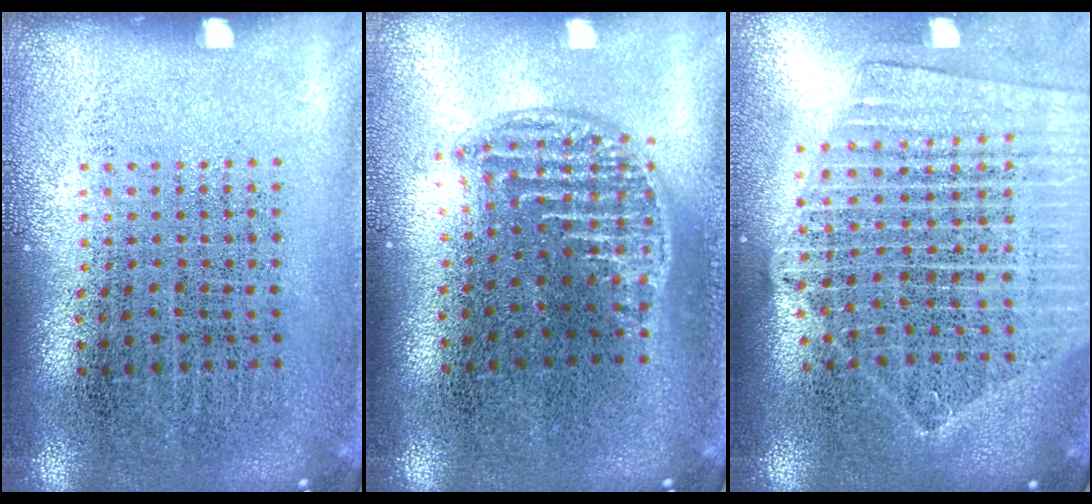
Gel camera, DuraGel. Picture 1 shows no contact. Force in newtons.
{"total": 1.2, "press": 1.1, "slide": 0.6}
{"total": 2.2, "press": 2.0, "slide": 1.0}